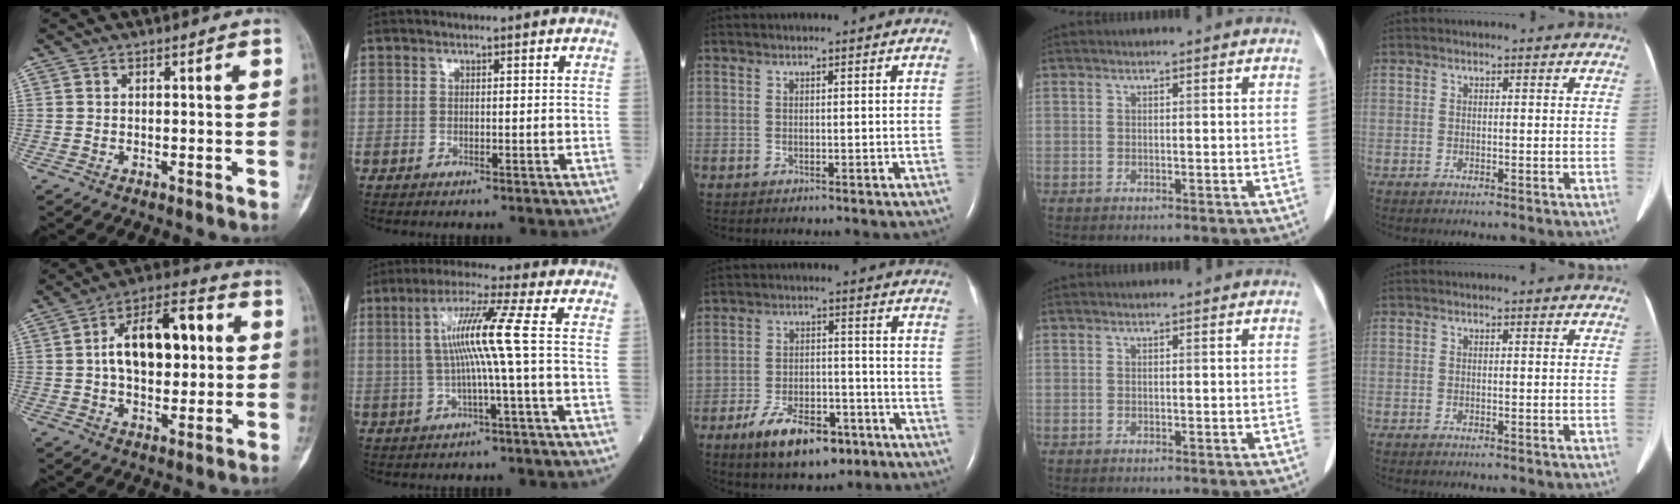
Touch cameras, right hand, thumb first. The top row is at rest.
{"thumb": {"total": 15.5, "force": [1.8, 8.6, 12.8], "torque": [-0.183, 0.026, 0.023]}, "index": {"total": 8.5, "force": [0.3, -1.6, 8.3], "torque": [-0.160, 0.015, 0.010]}, "middle": {"total": 11.1, "force": [-6.8, 5.0, 7.3], "torque": [-0.126, -0.001, -0.106]}}